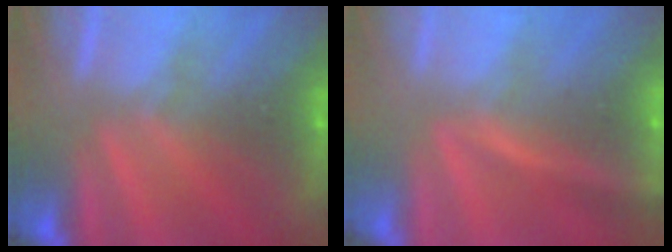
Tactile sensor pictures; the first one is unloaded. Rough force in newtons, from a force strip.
{"total": 2.8}